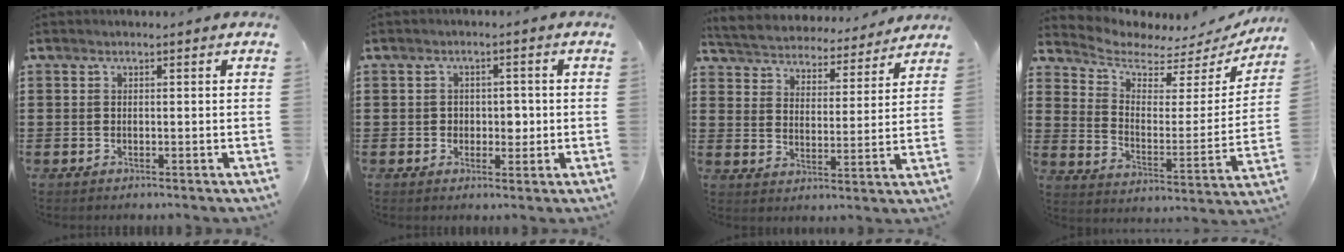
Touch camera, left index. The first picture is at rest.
{"total": 2.4, "force": [0.1, 2.0, 1.4], "torque": [-0.026, 0.004, -0.005]}
{"total": 4.7, "force": [4.7, 0.1, -0.2], "torque": [-0.024, -0.039, 0.077]}
{"total": 4.9, "force": [4.2, 1.8, 1.6], "torque": [-0.060, -0.027, 0.068]}